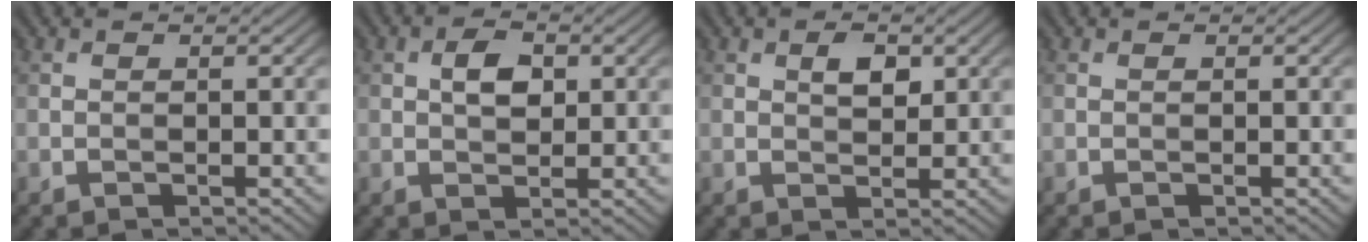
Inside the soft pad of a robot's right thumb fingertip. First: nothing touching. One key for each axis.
{"total": 3.4, "fx": 0.7, "fy": 2.1, "fz": 2.6, "tx": -0.049, "ty": 0.005, "tz": 0.010}
{"total": 2.8, "fx": 1.0, "fy": 1.5, "fz": 2.0, "tx": -0.035, "ty": -0.001, "tz": 0.018}
{"total": 0.0}